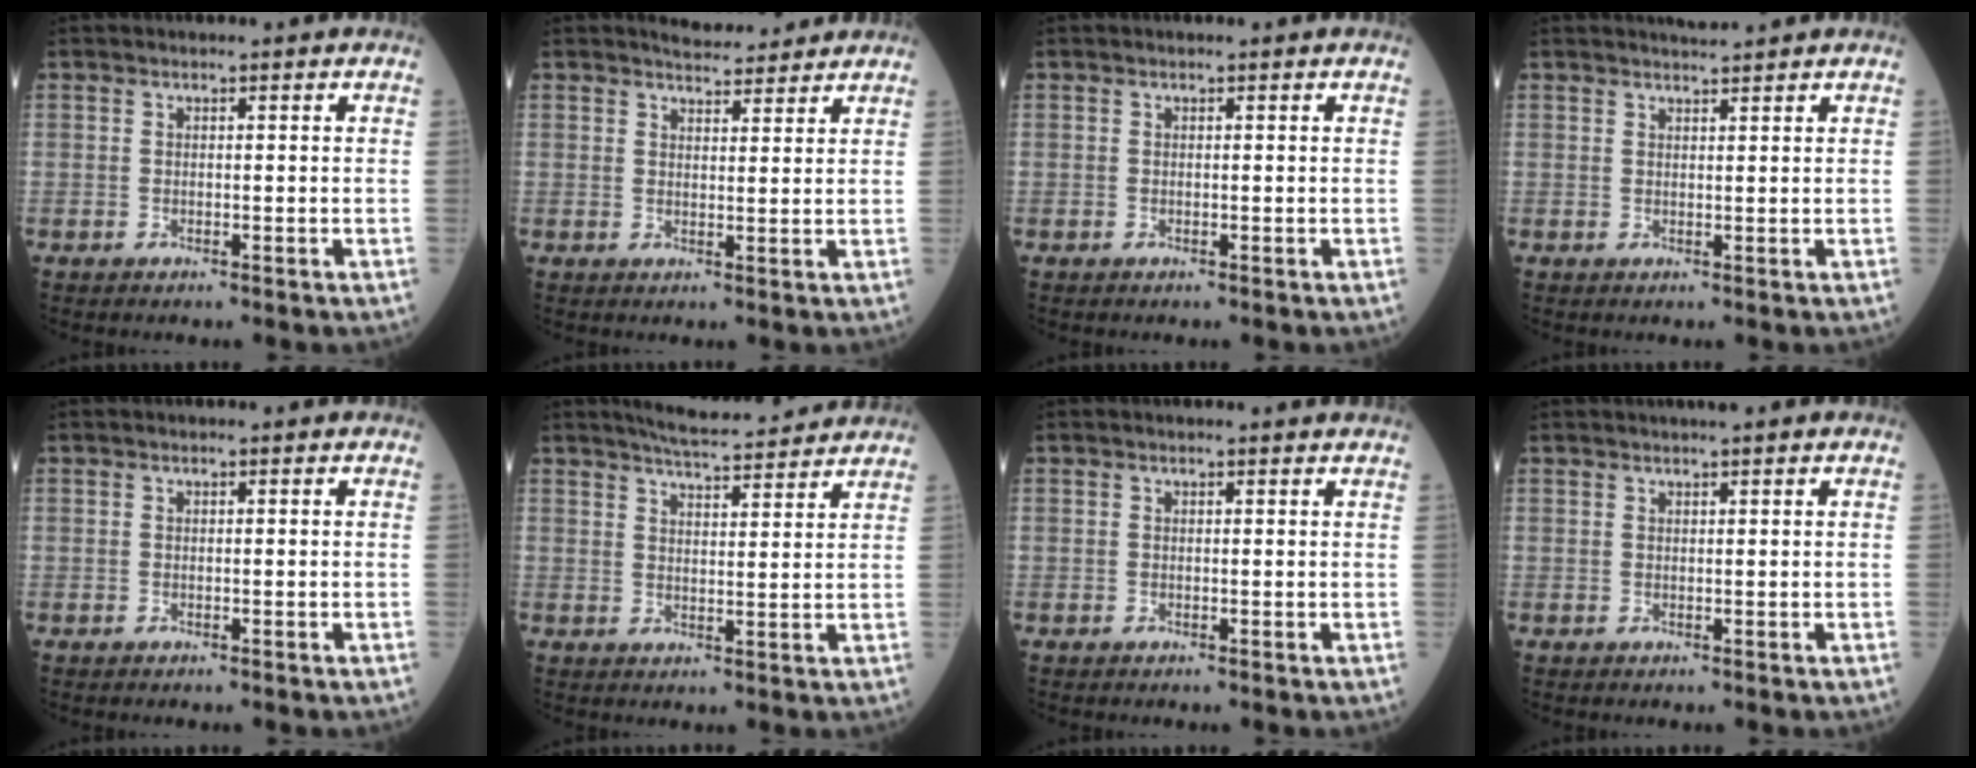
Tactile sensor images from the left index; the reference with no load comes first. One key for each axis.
{"total": 4.5, "fx": 4.3, "fy": 1.0, "fz": 0.9, "tx": -0.017, "ty": 0.011, "tz": 0.061}
{"total": 0.0}
{"total": 1.7, "fx": 1.6, "fy": -0.4, "fz": 0.2, "tx": -0.005, "ty": 0.004, "tz": 0.033}
{"total": 1.6, "fx": -1.5, "fy": -0.2, "fz": -0.7, "tx": 0.012, "ty": -0.002, "tz": -0.022}
{"total": 9.7, "fx": 9.1, "fy": 0.8, "fz": 3.1, "tx": -0.054, "ty": 0.017, "tz": 0.125}
{"total": 0.6, "fx": 0.4, "fy": -0.3, "fz": -0.4, "tx": 0.003, "ty": -0.003, "tz": -0.007}
{"total": 2.5, "fx": 2.0, "fy": 0.0, "fz": 1.4, "tx": -0.013, "ty": 0.021, "tz": 0.031}